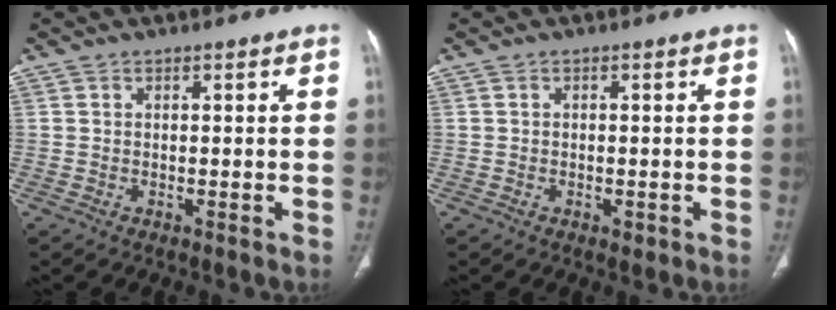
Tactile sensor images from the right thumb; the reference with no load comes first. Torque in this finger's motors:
{"motor_torque": [-0.02, 0.21, -0.26, 0.06, -0.01]}